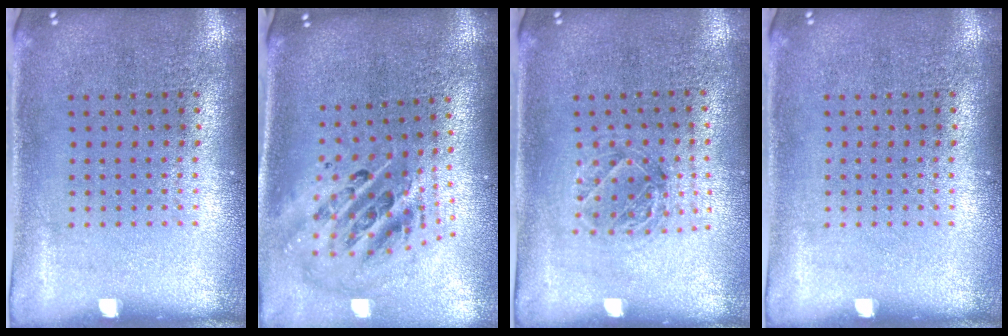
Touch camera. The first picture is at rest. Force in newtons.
{"total": 2.7, "press": 1.9, "slide": 1.9}
{"total": 1.1, "press": 1.1, "slide": 0.2}
{"total": 0.0}